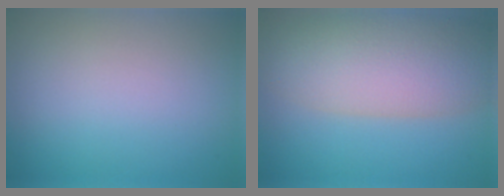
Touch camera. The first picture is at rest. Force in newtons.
{"total": 8.7, "press": 8.7, "slide": 0.7}